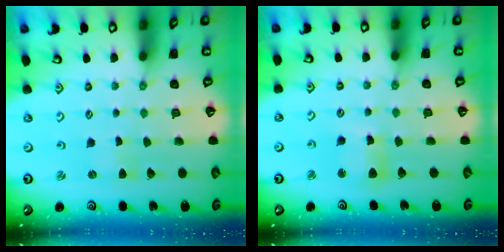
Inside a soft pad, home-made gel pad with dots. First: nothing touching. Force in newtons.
{"total": 8.4, "press": 8.3, "slide": 1.3}